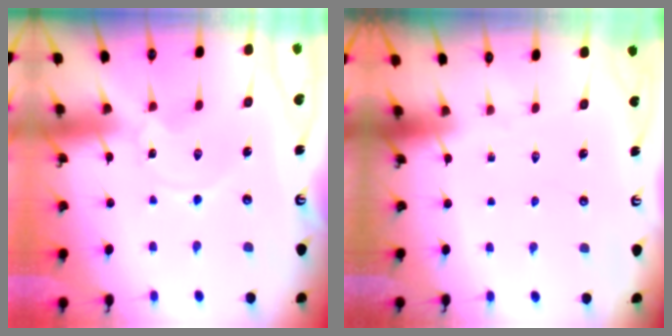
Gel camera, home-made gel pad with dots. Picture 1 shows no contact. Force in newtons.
{"total": 0.0}